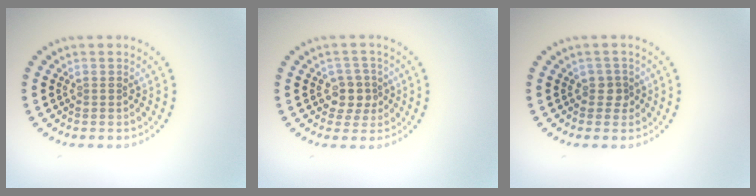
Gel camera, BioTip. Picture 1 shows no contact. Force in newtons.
{"total": 2.5, "press": 2.2, "slide": 1.1}
{"total": 1.4, "press": 1.1, "slide": 0.8}